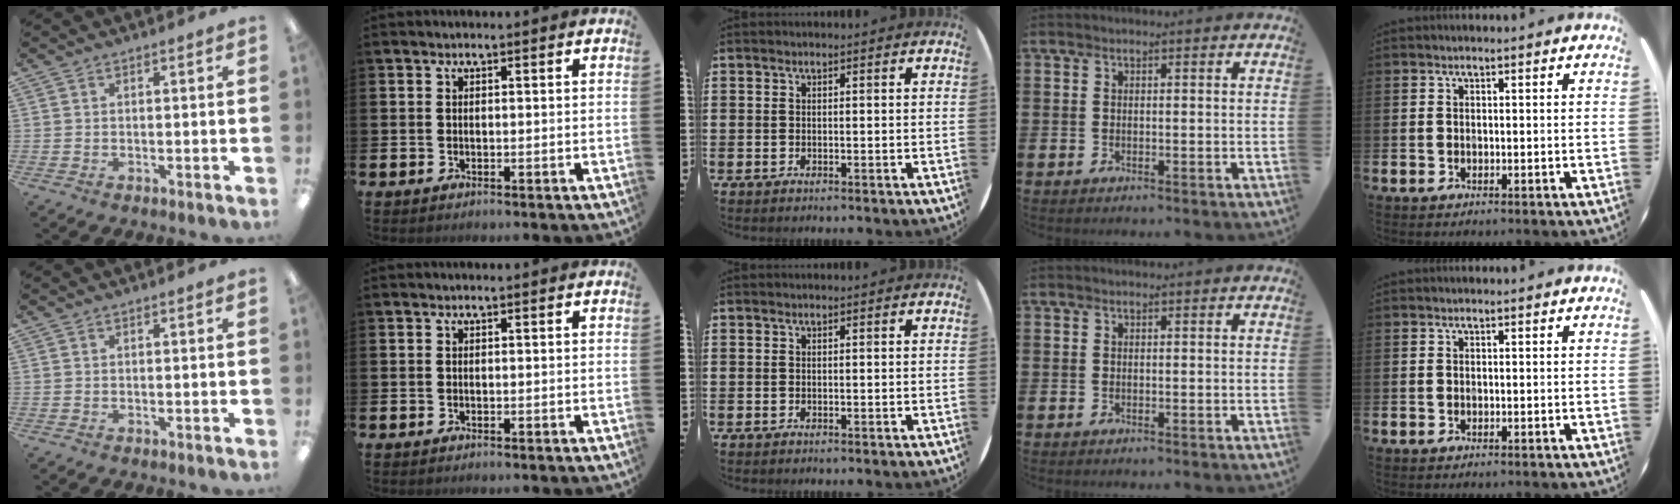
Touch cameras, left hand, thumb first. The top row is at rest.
{}